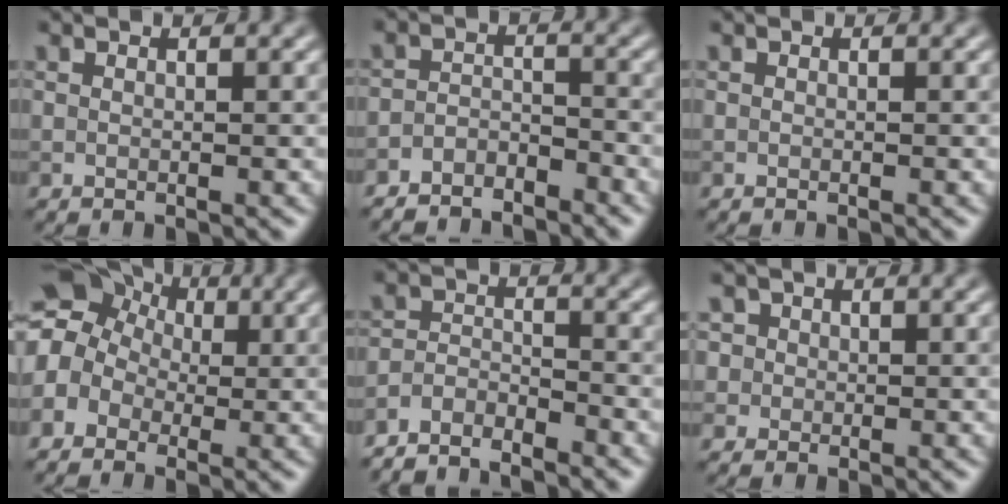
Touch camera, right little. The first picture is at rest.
{"total": 3.9, "force": [-3.7, 1.0, 0.8], "torque": [-0.013, -0.006, -0.071]}
{"total": 0.0}
{"total": 8.5, "force": [1.1, 7.5, 3.9], "torque": [-0.084, 0.035, -0.035]}
{"total": 4.1, "force": [-4.0, 0.7, 0.8], "torque": [-0.014, -0.004, -0.081]}
{"total": 3.7, "force": [1.3, 3.3, 1.1], "torque": [-0.003, 0.021, 0.004]}